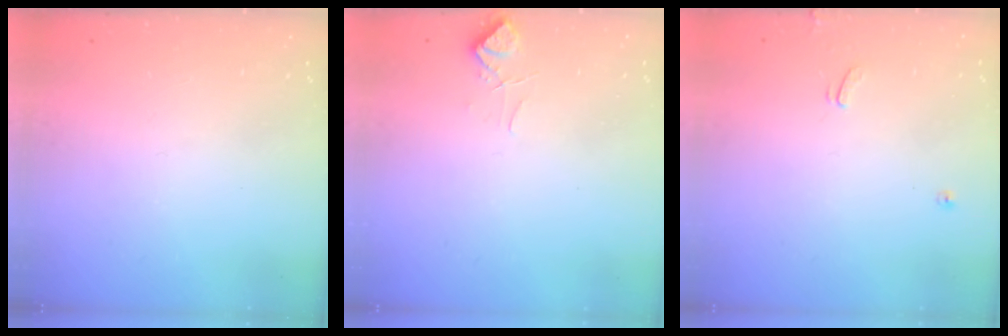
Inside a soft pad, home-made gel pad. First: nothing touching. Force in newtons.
{"total": 1.0, "press": 0.6, "slide": 0.8}
{"total": 0.0}